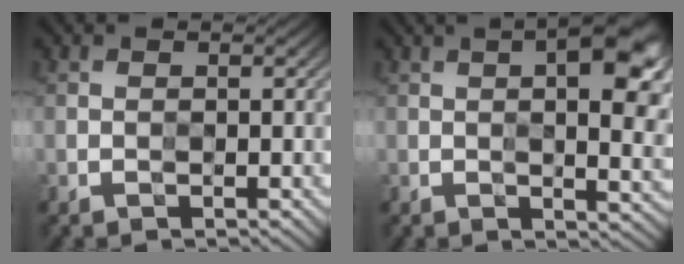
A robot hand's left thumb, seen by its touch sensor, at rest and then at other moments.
{"total": 12.1, "force": [3.5, 4.6, 10.6], "torque": [-0.138, 0.019, 0.036]}